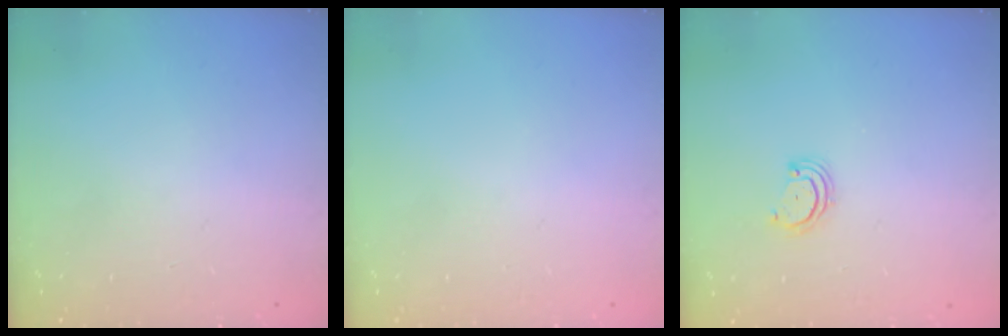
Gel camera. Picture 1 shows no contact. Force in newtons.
{"total": 0.0}
{"total": 2.5, "press": 2.5, "slide": 0.3}